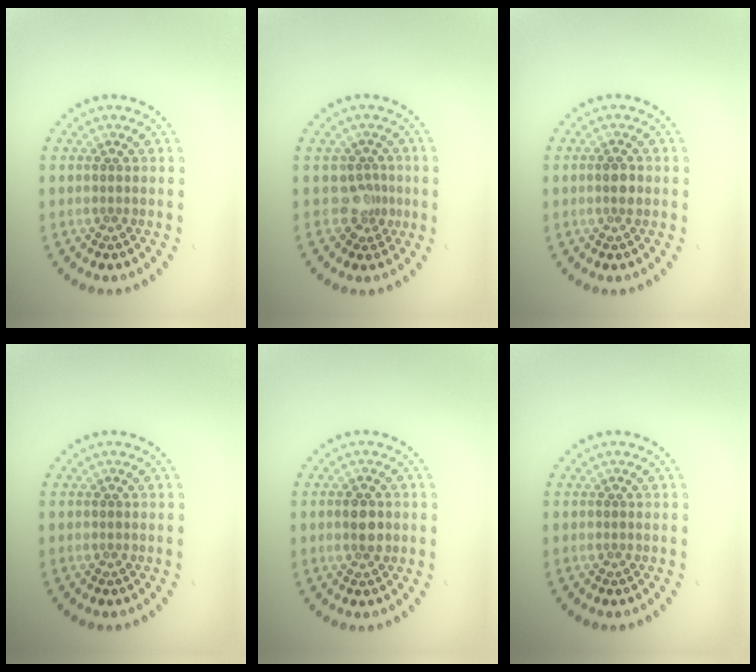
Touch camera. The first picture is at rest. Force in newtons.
{"total": 2.0, "press": 1.5, "slide": 1.4}
{"total": 1.4, "press": 1.3, "slide": 0.3}
{"total": 0.0}
{"total": 2.4, "press": 2.4, "slide": 0.0}
{"total": 0.0}